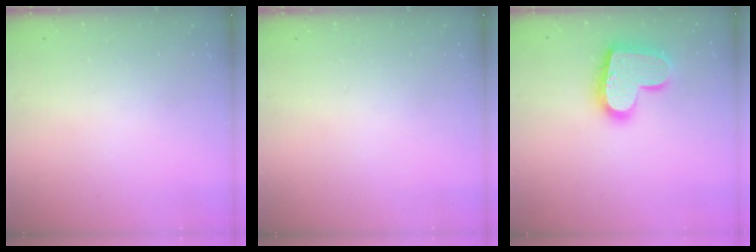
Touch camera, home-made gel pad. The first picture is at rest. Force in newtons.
{"total": 0.0}
{"total": 17.8, "press": 17.8, "slide": 1.2}